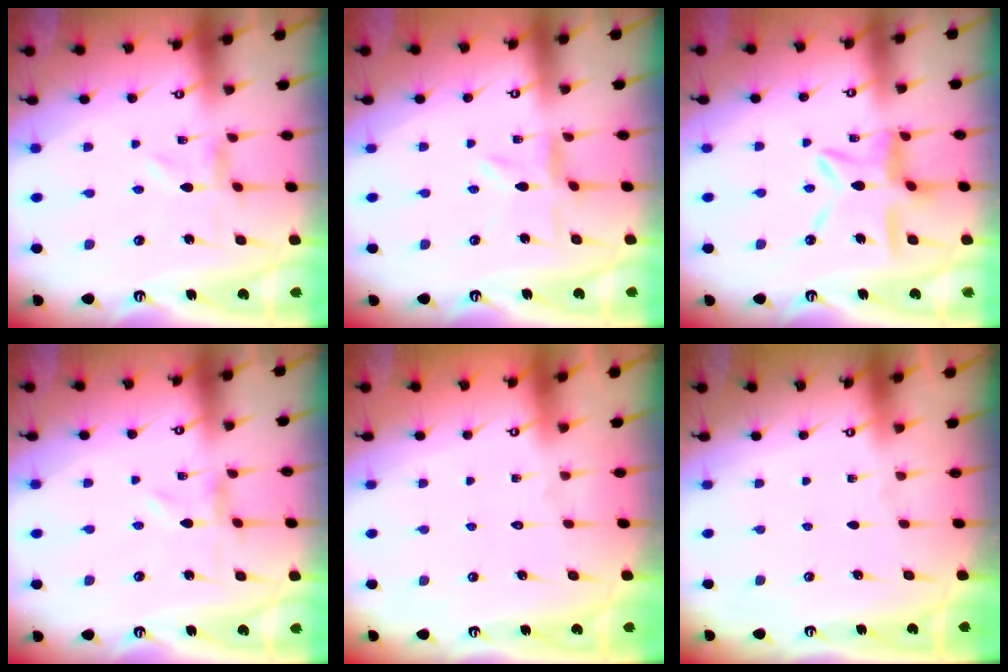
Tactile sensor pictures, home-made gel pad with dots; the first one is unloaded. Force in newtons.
{"total": 1.7, "press": 1.7, "slide": 0.2}
{"total": 13.7, "press": 13.7, "slide": 1.2}
{"total": 0.0}
{"total": 1.7, "press": 1.7, "slide": 0.2}
{"total": 0.0}